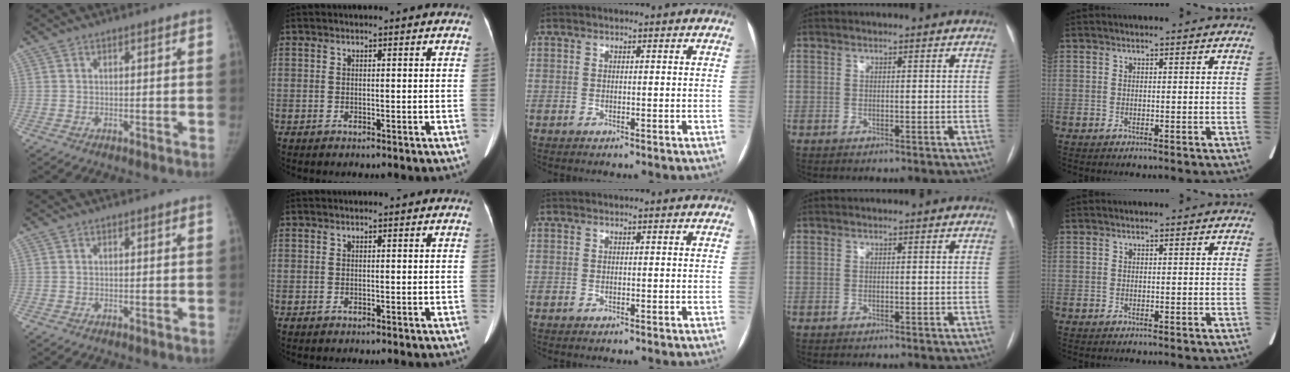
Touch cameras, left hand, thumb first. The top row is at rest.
{}